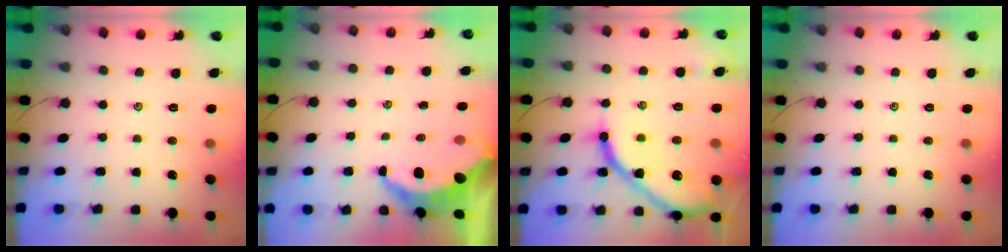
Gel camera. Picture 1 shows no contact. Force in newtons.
{"total": 6.8, "press": 6.8, "slide": 0.8}
{"total": 17.4, "press": 17.3, "slide": 1.5}
{"total": 0.0}